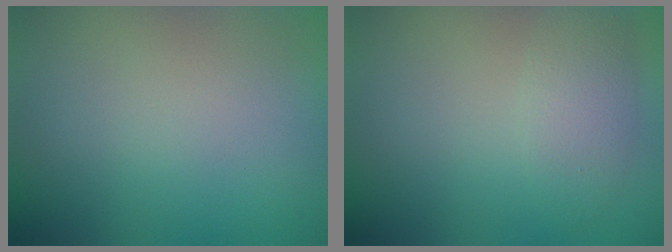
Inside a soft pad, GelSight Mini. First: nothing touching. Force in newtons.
{"total": 2.5, "press": 2.5, "slide": 0.1}